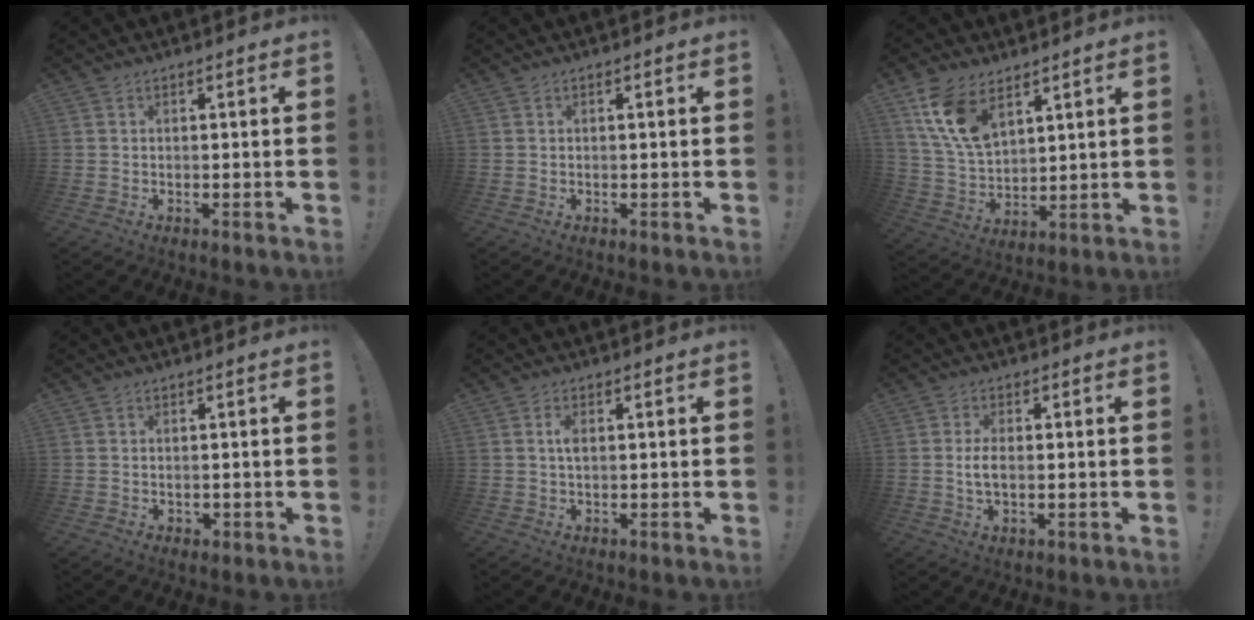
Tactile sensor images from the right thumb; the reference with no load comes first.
{"total": 0.0}
{"total": 13.6, "force": [7.9, 7.6, 8.1], "torque": [-0.164, -0.035, 0.151]}
{"total": 0.9, "force": [-0.1, 0.8, 0.2], "torque": [-0.002, 0.003, -0.002]}
{"total": 2.4, "force": [0.4, 1.1, 2.1], "torque": [-0.031, 0.000, 0.001]}
{"total": 4.1, "force": [-0.4, 1.7, 3.7], "torque": [-0.071, -0.003, -0.013]}